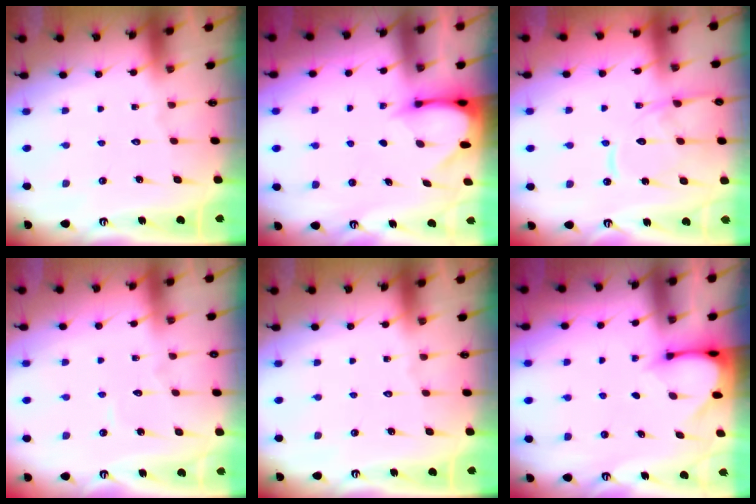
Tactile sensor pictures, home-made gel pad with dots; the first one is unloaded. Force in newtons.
{"total": 3.2, "press": 3.2, "slide": 0.3}
{"total": 13.4, "press": 13.4, "slide": 1.4}
{"total": 4.1, "press": 4.0, "slide": 0.4}
{"total": 0.0}
{"total": 3.4, "press": 3.3, "slide": 0.3}